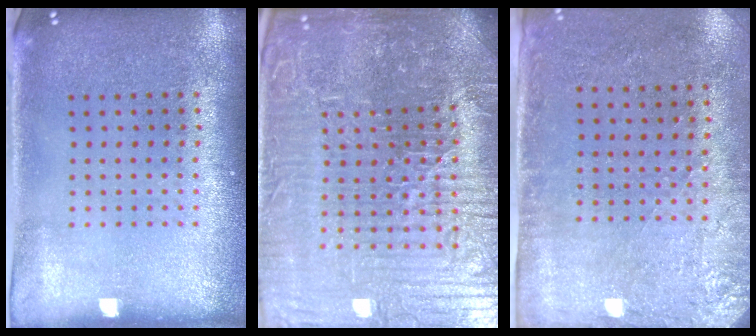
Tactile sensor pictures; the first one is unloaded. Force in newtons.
{"total": 6.6, "press": 6.1, "slide": 2.5}
{"total": 2.8, "press": 2.3, "slide": 1.6}